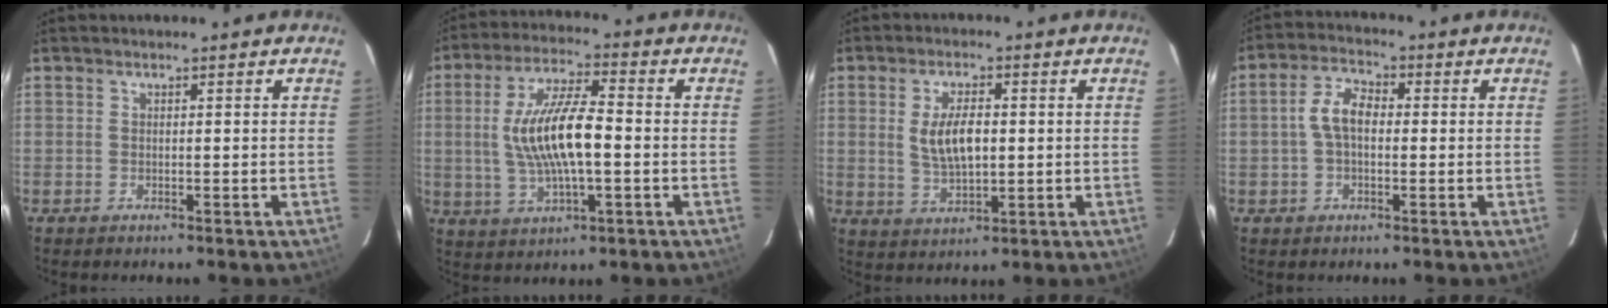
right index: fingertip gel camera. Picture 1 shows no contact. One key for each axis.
{"total": 13.1, "fx": -0.7, "fy": 3.9, "fz": 12.4, "tx": -0.244, "ty": 0.006, "tz": -0.007}
{"total": 7.4, "fx": 0.7, "fy": 3.3, "fz": 6.6, "tx": -0.127, "ty": 0.001, "tz": 0.019}
{"total": 5.9, "fx": -0.1, "fy": 3.5, "fz": 4.8, "tx": -0.097, "ty": 0.018, "tz": -0.001}